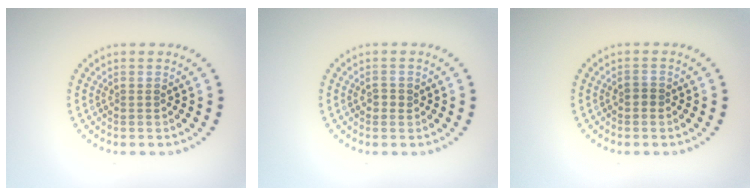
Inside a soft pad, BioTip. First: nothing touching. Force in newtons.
{"total": 1.0, "press": 1.0, "slide": 0.3}
{"total": 0.8, "press": 0.7, "slide": 0.3}